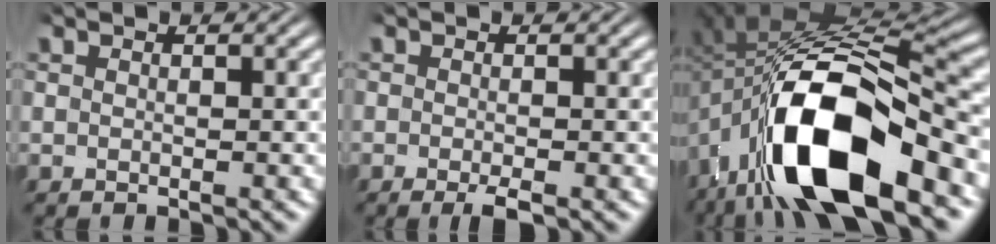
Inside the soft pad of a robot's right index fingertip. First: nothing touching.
{"total": 1.6, "force": [-1.0, 0.7, 1.0], "torque": [-0.016, 0.002, -0.021]}
{"total": 17.4, "force": [-4.0, 9.1, 14.3], "torque": [-0.265, -0.024, -0.053]}